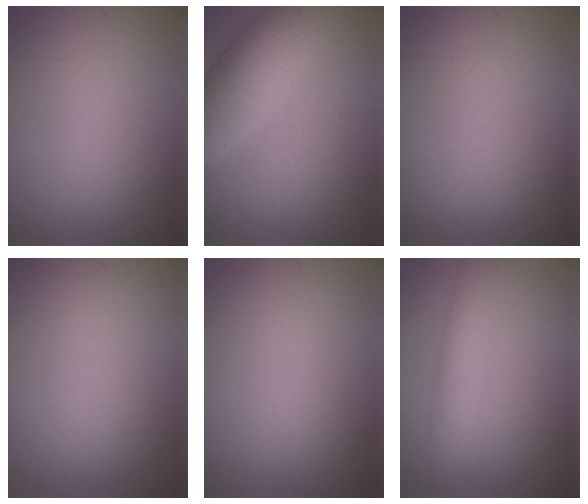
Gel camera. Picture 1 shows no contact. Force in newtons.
{"total": 7.8, "press": 7.8, "slide": 0.2}
{"total": 0.0}
{"total": 0.0}
{"total": 0.0}
{"total": 3.0, "press": 3.0, "slide": 0.1}